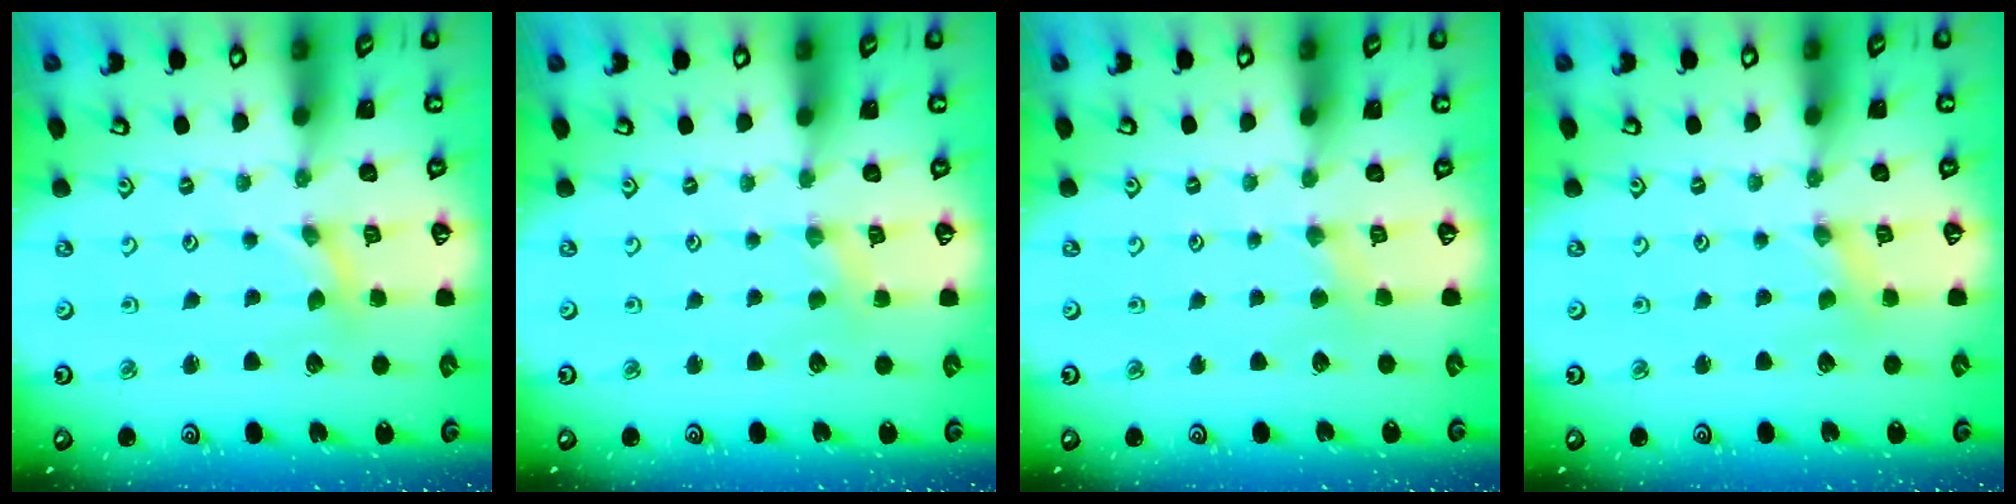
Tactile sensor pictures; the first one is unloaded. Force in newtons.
{"total": 1.5, "press": 1.5, "slide": 0.3}
{"total": 2.2, "press": 2.2, "slide": 0.4}
{"total": 0.0}